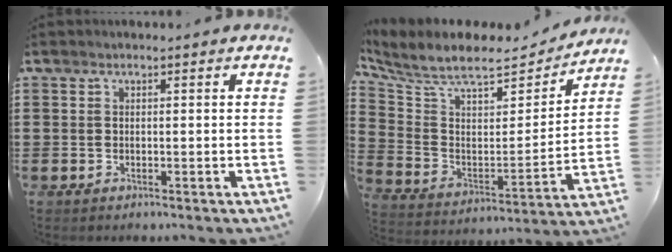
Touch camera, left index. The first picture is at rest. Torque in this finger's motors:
{"motor_torque": [1.07, -1.07, 0.38, 0.15]}